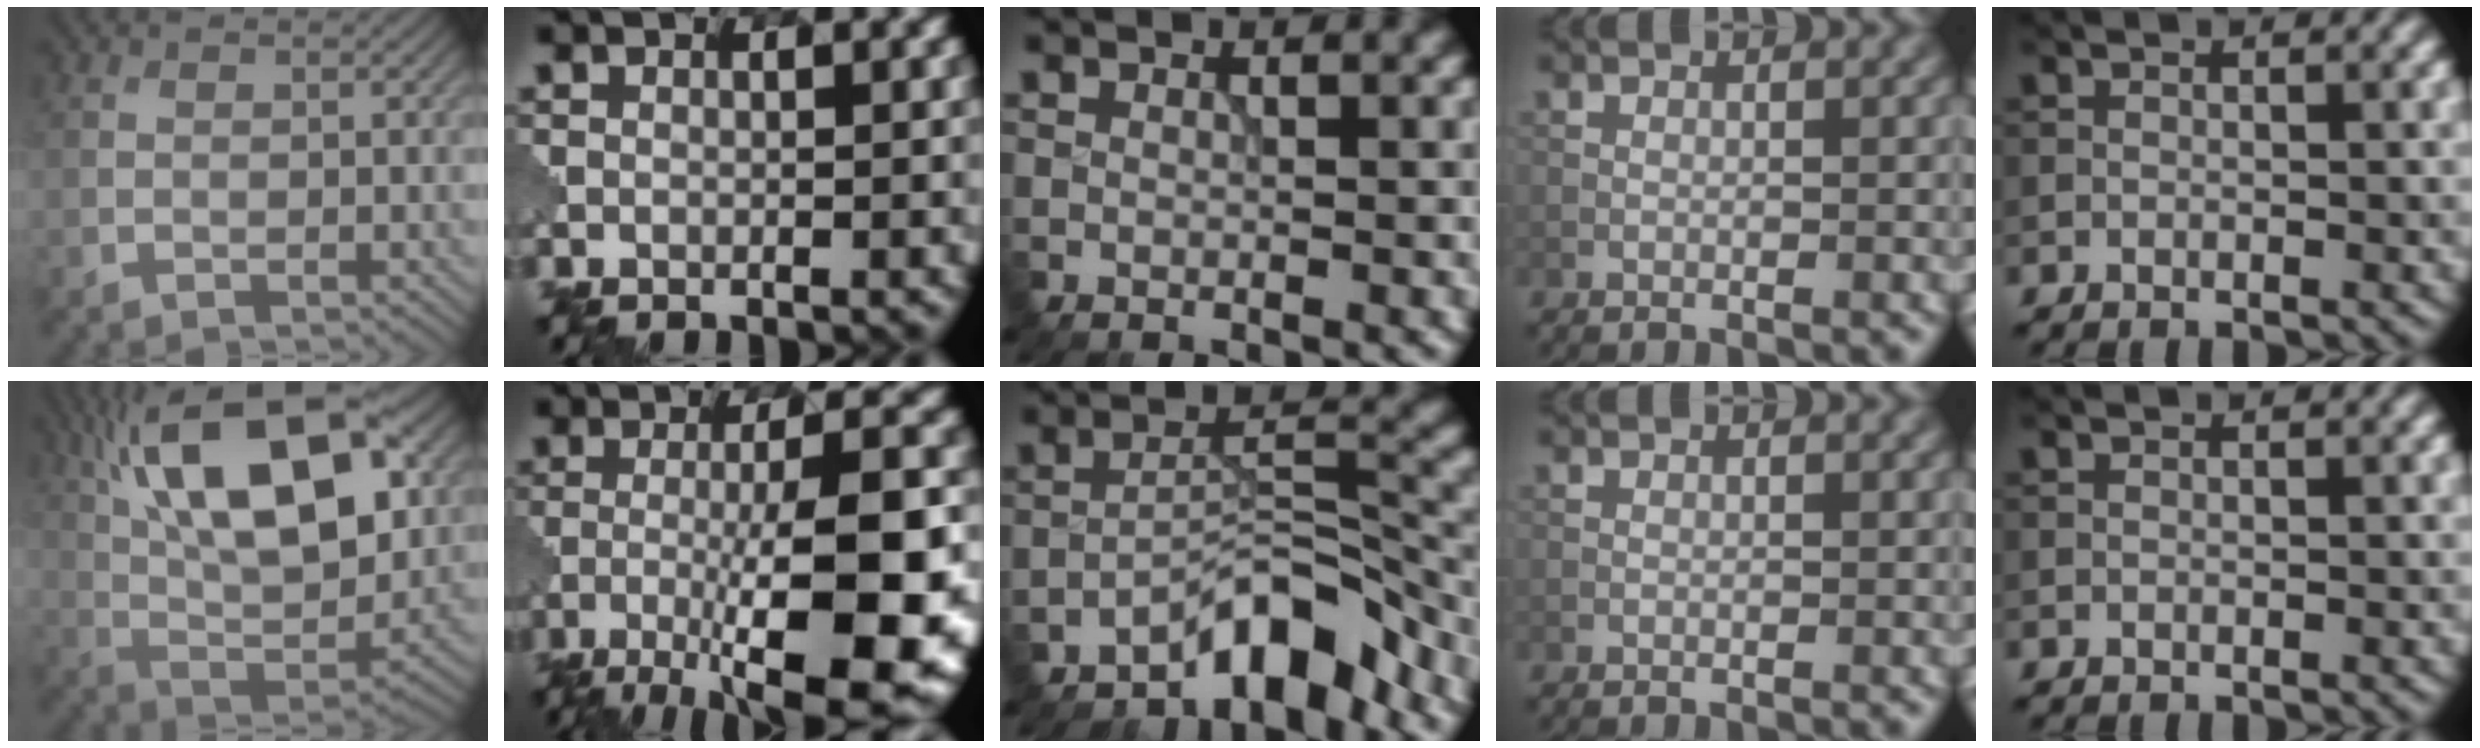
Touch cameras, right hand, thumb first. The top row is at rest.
{"thumb": {"total": 20.6, "force": [8.1, 9.6, 16.3], "torque": [-0.290, 0.033, 0.121]}, "index": {"total": 12.2, "force": [-4.4, 3.0, 11.0], "torque": [-0.174, -0.006, -0.067]}, "middle": {"total": 5.5, "force": [-4.5, 1.3, 2.9], "torque": [-0.034, 0.018, -0.082]}}